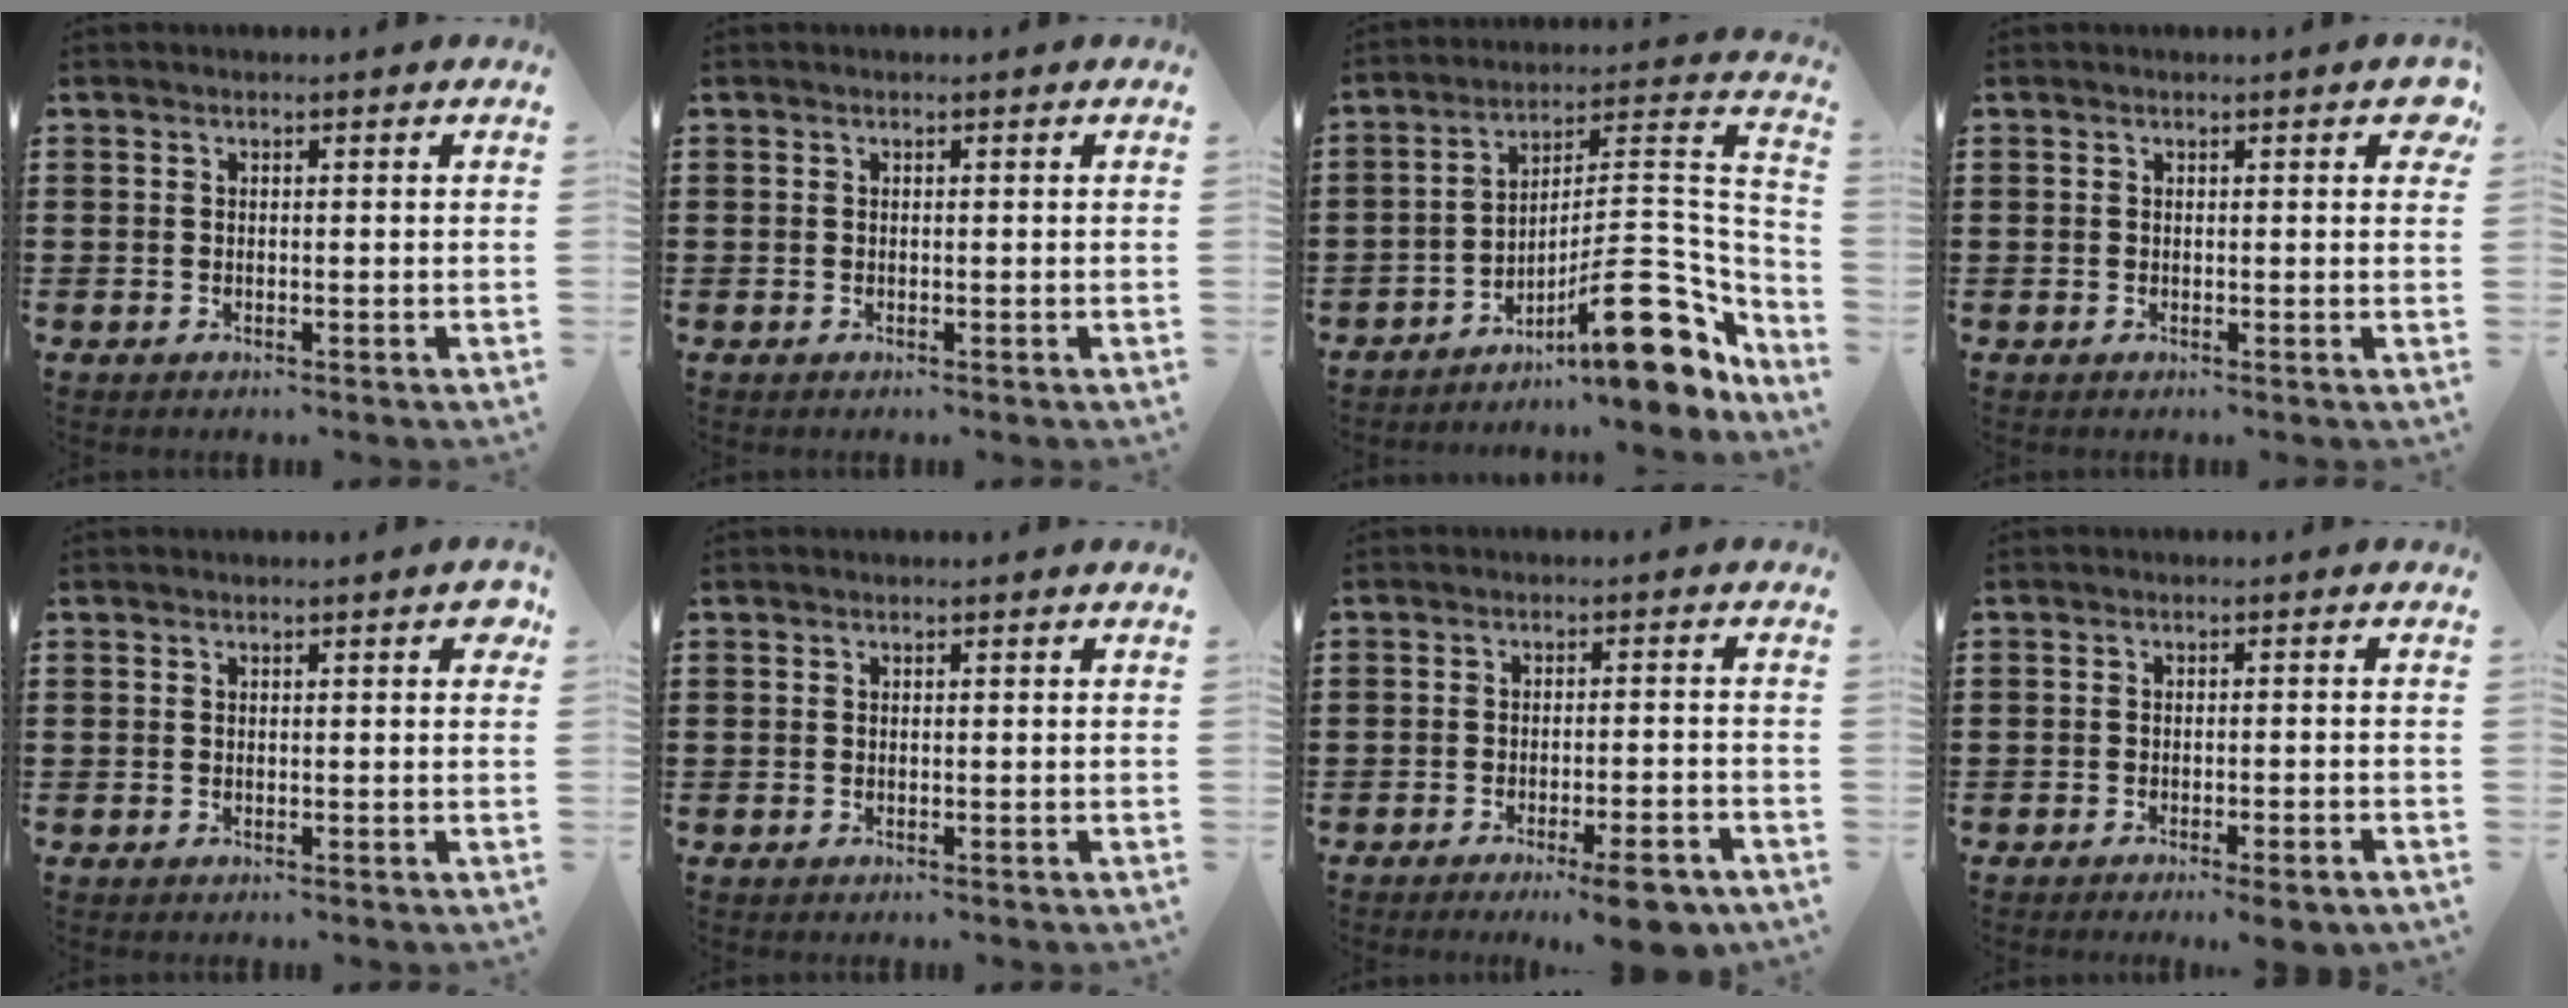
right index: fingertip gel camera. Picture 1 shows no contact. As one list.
[{"total": 0.0}, {"total": 17.8, "force": [-8.9, 5.2, 14.5], "torque": [-0.197, 0.020, -0.143]}, {"total": 0.9, "force": [0.4, 0.4, 0.7], "torque": [0.001, -0.001, 0.002]}, {"total": 1.1, "force": [0.3, 0.3, 1.0], "torque": [-0.013, 0.002, 0.003]}, {"total": 0.0}, {"total": 5.5, "force": [-4.1, 0.3, 3.7], "torque": [-0.056, -0.006, -0.071]}, {"total": 2.0, "force": [-1.7, -0.1, 1.1], "torque": [-0.019, 0.000, -0.031]}]